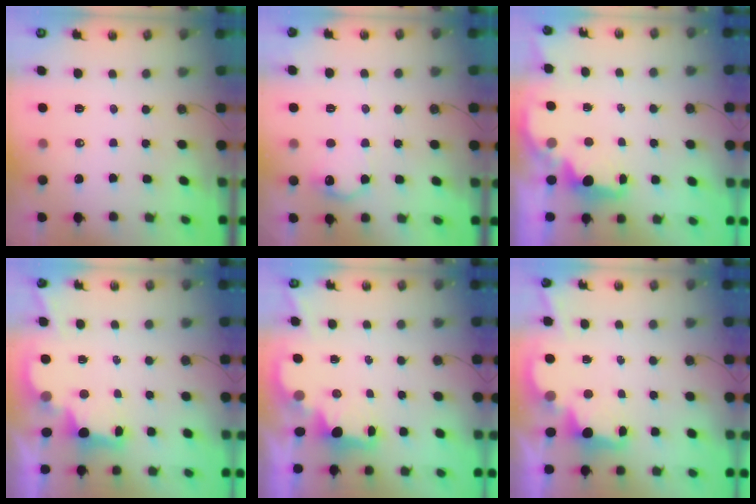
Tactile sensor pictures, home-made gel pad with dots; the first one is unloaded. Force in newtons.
{"total": 10.8, "press": 10.8, "slide": 0.5}
{"total": 2.5, "press": 2.4, "slide": 0.8}
{"total": 2.8, "press": 2.6, "slide": 0.9}
{"total": 2.2, "press": 2.0, "slide": 0.8}
{"total": 2.5, "press": 2.4, "slide": 0.8}